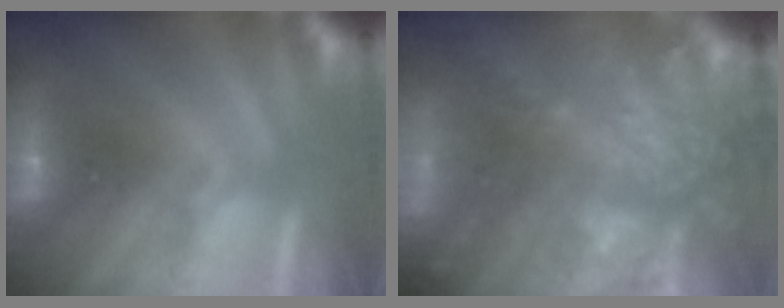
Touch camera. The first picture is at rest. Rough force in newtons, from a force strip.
{"total": 8.3}